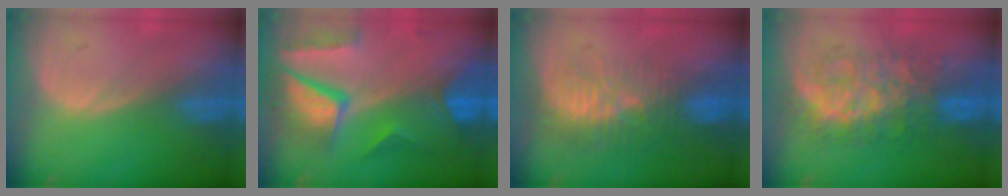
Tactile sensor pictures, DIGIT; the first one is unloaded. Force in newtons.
{"total": 10.4, "press": 8.8, "slide": 5.5}
{"total": 9.3, "press": 8.6, "slide": 3.7}
{"total": 8.9, "press": 8.9, "slide": 0.3}